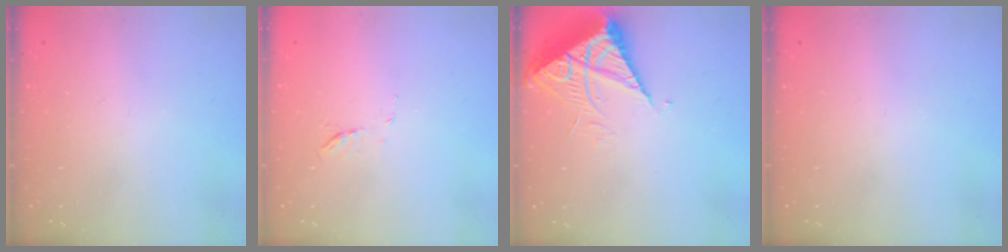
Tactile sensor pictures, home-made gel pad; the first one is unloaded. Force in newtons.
{"total": 4.9, "press": 4.8, "slide": 1.3}
{"total": 7.8, "press": 7.8, "slide": 0.8}
{"total": 0.0}